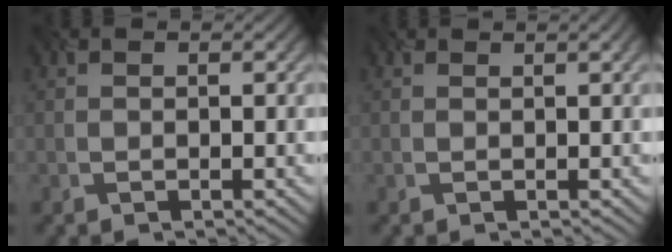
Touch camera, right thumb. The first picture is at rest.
{"total": 1.4, "force": [0.6, 0.5, 1.1], "torque": [-0.005, 0.005, 0.001]}